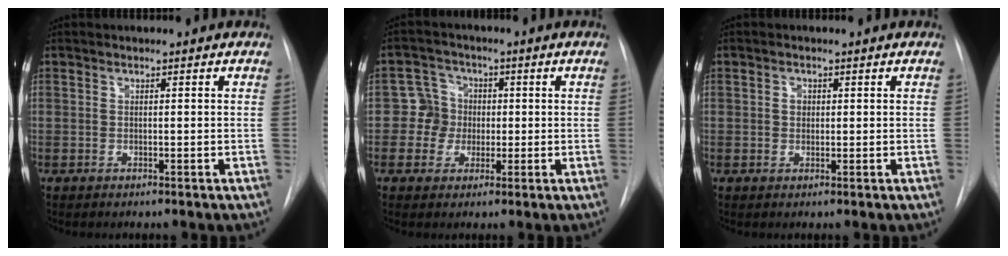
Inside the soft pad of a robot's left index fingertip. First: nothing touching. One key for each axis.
{"total": 5.1, "fx": -0.3, "fy": 5.0, "fz": 0.7, "tx": -0.008, "ty": 0.021, "tz": -0.005}
{"total": 1.2, "fx": 0.2, "fy": 1.1, "fz": 0.6, "tx": -0.010, "ty": 0.001, "tz": 0.002}